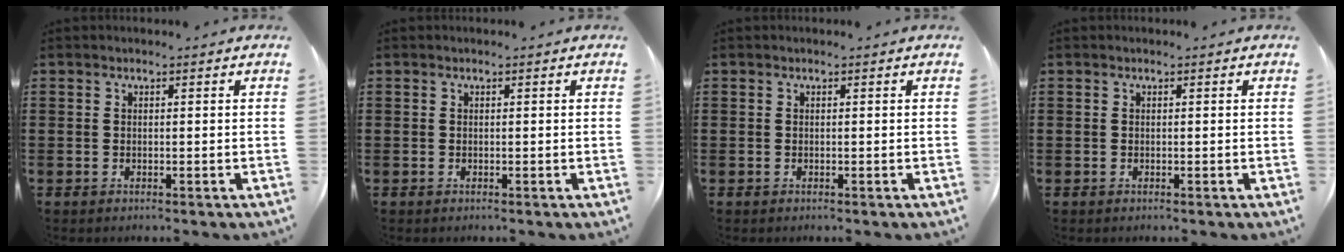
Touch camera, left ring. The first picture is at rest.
{"total": 0.0}
{"total": 0.0}
{"total": 0.0}